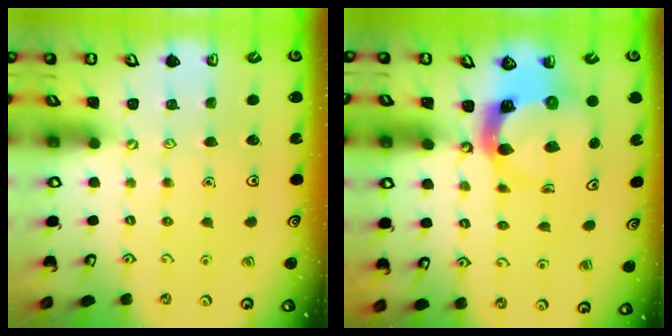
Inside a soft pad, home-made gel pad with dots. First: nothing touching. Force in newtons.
{"total": 4.6, "press": 4.6, "slide": 0.5}